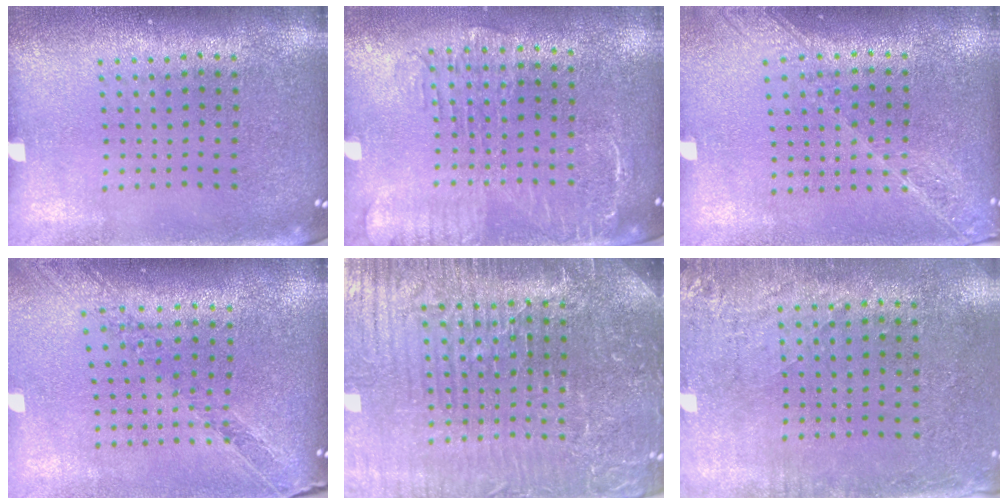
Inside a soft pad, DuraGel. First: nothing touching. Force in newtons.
{"total": 1.8, "press": 1.5, "slide": 1.0}
{"total": 1.7, "press": 1.5, "slide": 0.8}
{"total": 1.1, "press": 1.1, "slide": 0.2}
{"total": 5.7, "press": 5.3, "slide": 2.1}
{"total": 2.8, "press": 2.3, "slide": 1.6}